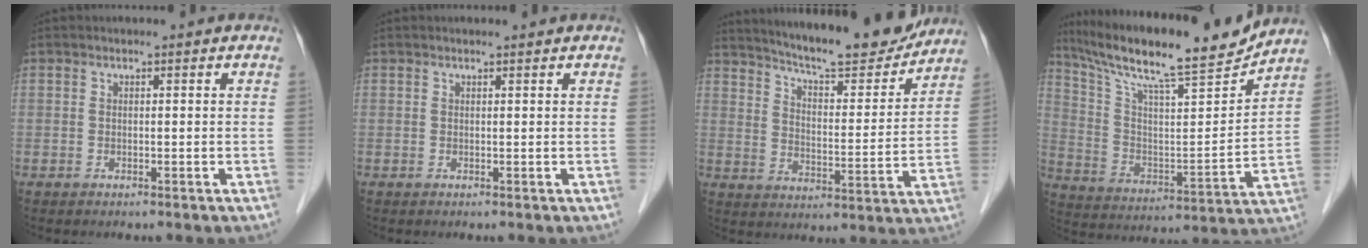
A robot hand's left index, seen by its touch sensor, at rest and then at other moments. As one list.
[{"total": 0.6, "force": [0.6, -0.1, 0.1], "torque": [-0.006, -0.001, 0.008]}, {"total": 17.0, "force": [15.6, 1.8, 6.6], "torque": [-0.106, -0.023, 0.221]}, {"total": 20.5, "force": [17.9, 1.1, 10.0], "torque": [-0.183, -0.016, 0.289]}]